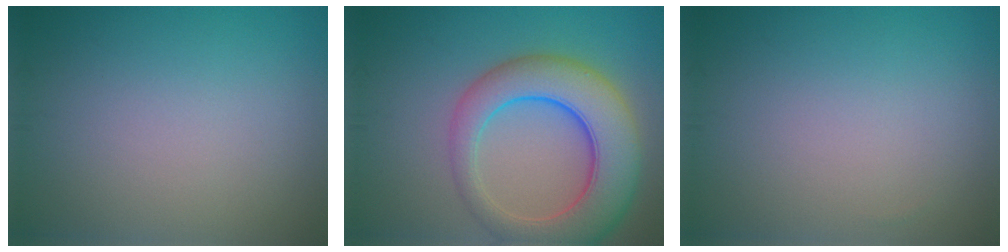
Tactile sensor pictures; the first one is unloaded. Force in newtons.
{"total": 8.6, "press": 8.6, "slide": 0.6}
{"total": 0.0}